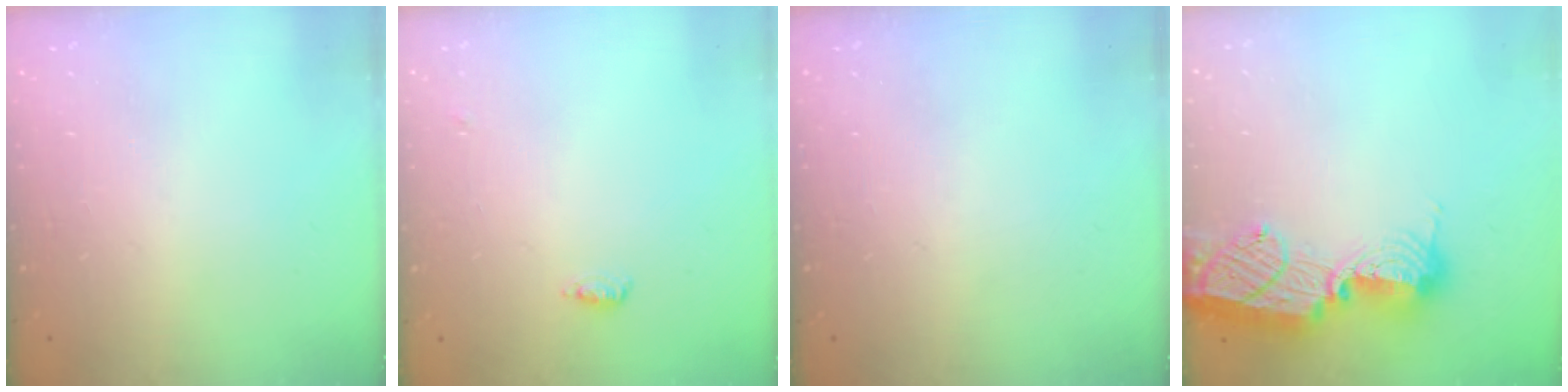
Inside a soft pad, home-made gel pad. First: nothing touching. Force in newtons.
{"total": 4.0, "press": 3.8, "slide": 1.1}
{"total": 0.0}
{"total": 15.2, "press": 15.1, "slide": 1.3}